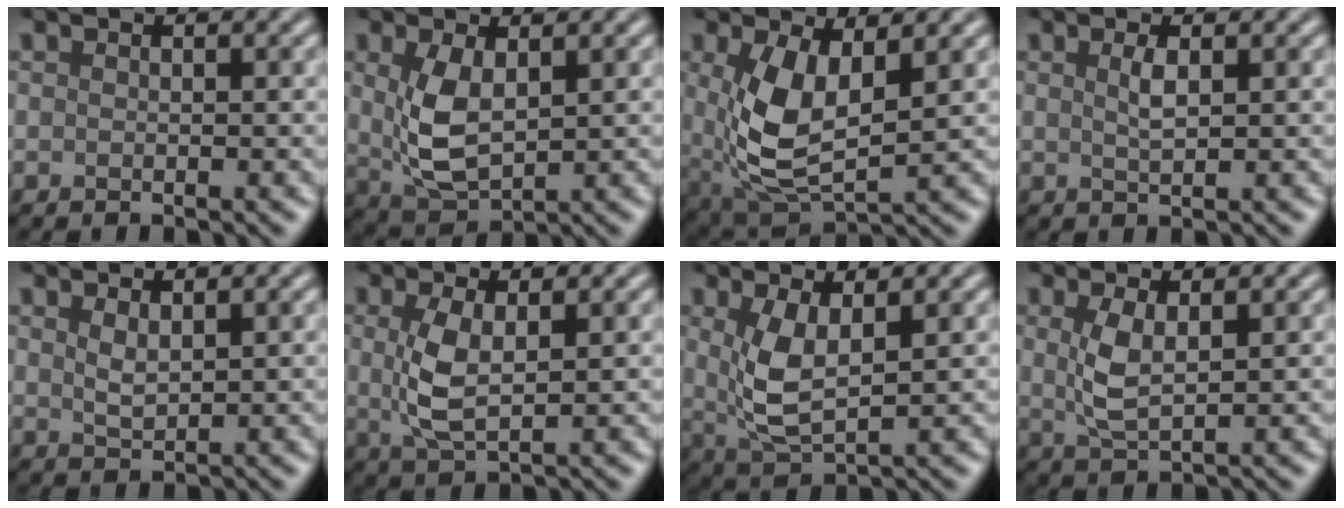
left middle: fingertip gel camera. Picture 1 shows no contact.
{"total": 4.7, "force": [0.9, 2.5, 4.0], "torque": [-0.095, -0.006, 0.025]}
{"total": 6.9, "force": [1.0, 3.2, 6.0], "torque": [-0.135, -0.013, 0.024]}
{"total": 1.5, "force": [0.6, 0.4, 1.3], "torque": [-0.027, 0.000, 0.011]}
{"total": 1.5, "force": [0.9, 0.6, 1.0], "torque": [-0.025, -0.003, 0.022]}
{"total": 3.8, "force": [0.6, 1.5, 3.4], "torque": [-0.081, -0.004, 0.015]}
{"total": 4.4, "force": [1.0, 1.9, 3.9], "torque": [-0.089, -0.008, 0.026]}
{"total": 3.1, "force": [0.8, 1.1, 2.7], "torque": [-0.065, -0.003, 0.019]}